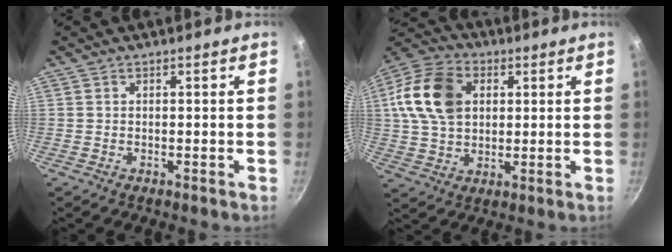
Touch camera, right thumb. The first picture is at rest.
{"total": 15.7, "force": [3.4, 11.2, 10.5], "torque": [-0.178, 0.012, 0.051]}